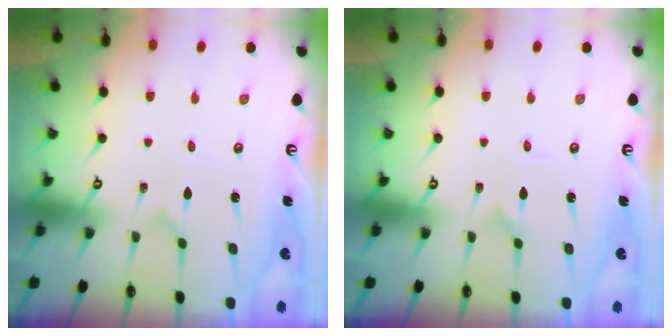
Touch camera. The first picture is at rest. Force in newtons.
{"total": 1.4, "press": 1.4, "slide": 0.2}